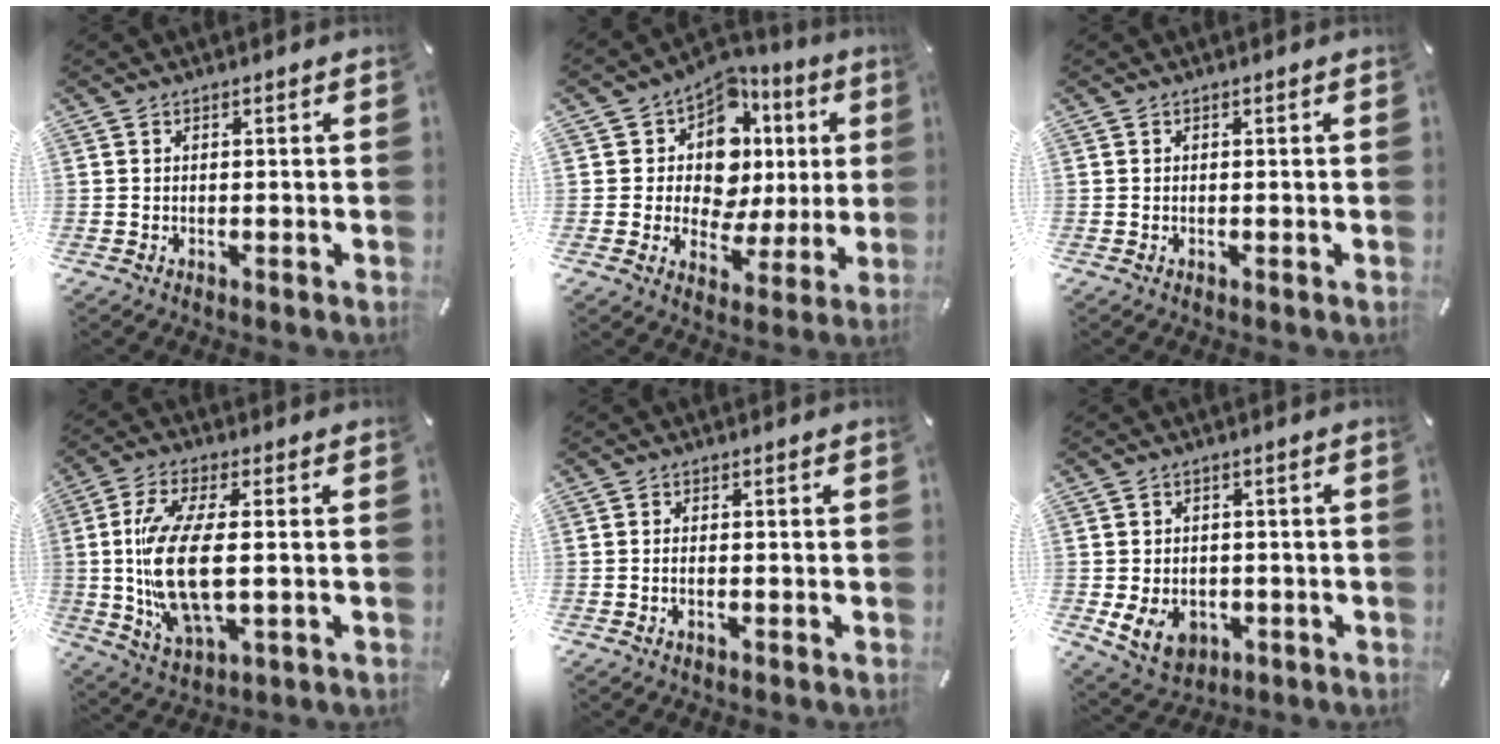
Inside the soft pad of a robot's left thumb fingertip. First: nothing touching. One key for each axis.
{"total": 11.4, "fx": 3.4, "fy": 9.5, "fz": 5.3, "tx": -0.083, "ty": -0.035, "tz": 0.066}
{"total": 0.0}
{"total": 16.4, "fx": 0.4, "fy": 7.2, "fz": 14.8, "tx": -0.318, "ty": -0.013, "tz": 0.005}
{"total": 1.4, "fx": -0.4, "fy": 0.6, "fz": 1.2, "tx": -0.023, "ty": 0.000, "tz": -0.008}
{"total": 8.1, "fx": -2.2, "fy": 6.5, "fz": 4.3, "tx": -0.087, "ty": 0.010, "tz": -0.040}